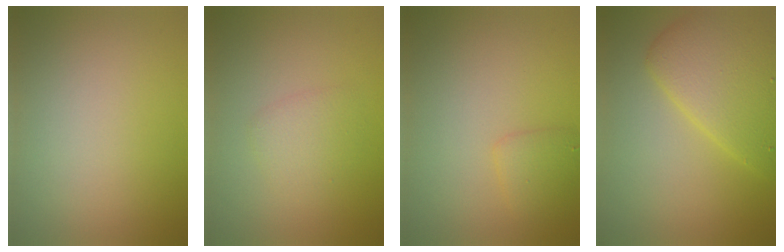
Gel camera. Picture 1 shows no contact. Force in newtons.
{"total": 1.8, "press": 1.8, "slide": 0.1}
{"total": 1.7, "press": 1.7, "slide": 0.1}
{"total": 6.0, "press": 6.0, "slide": 0.2}